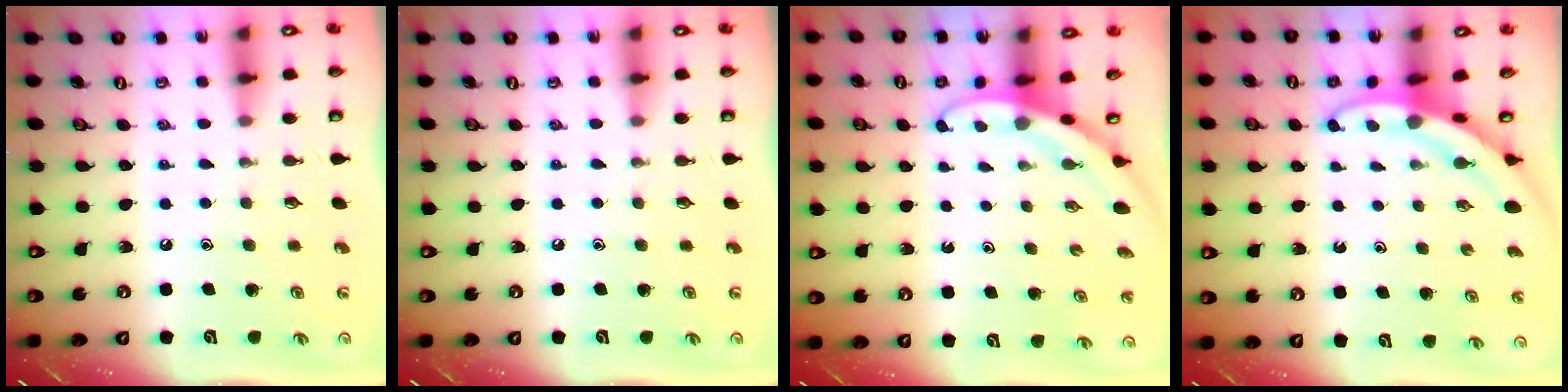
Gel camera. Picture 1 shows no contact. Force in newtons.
{"total": 0.0}
{"total": 2.7, "press": 2.7, "slide": 0.0}
{"total": 3.7, "press": 3.7, "slide": 0.5}